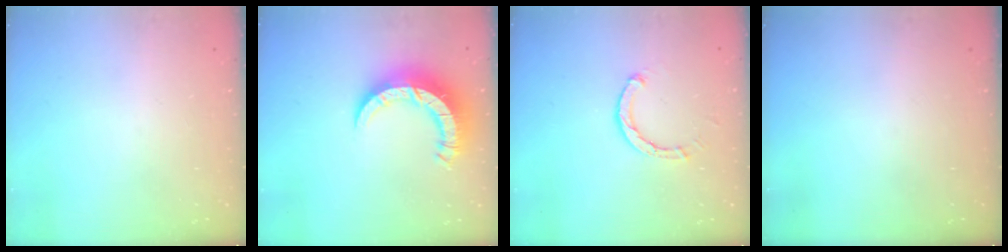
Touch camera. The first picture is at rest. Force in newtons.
{"total": 10.0, "press": 9.9, "slide": 1.2}
{"total": 2.6, "press": 2.6, "slide": 0.1}
{"total": 0.0}